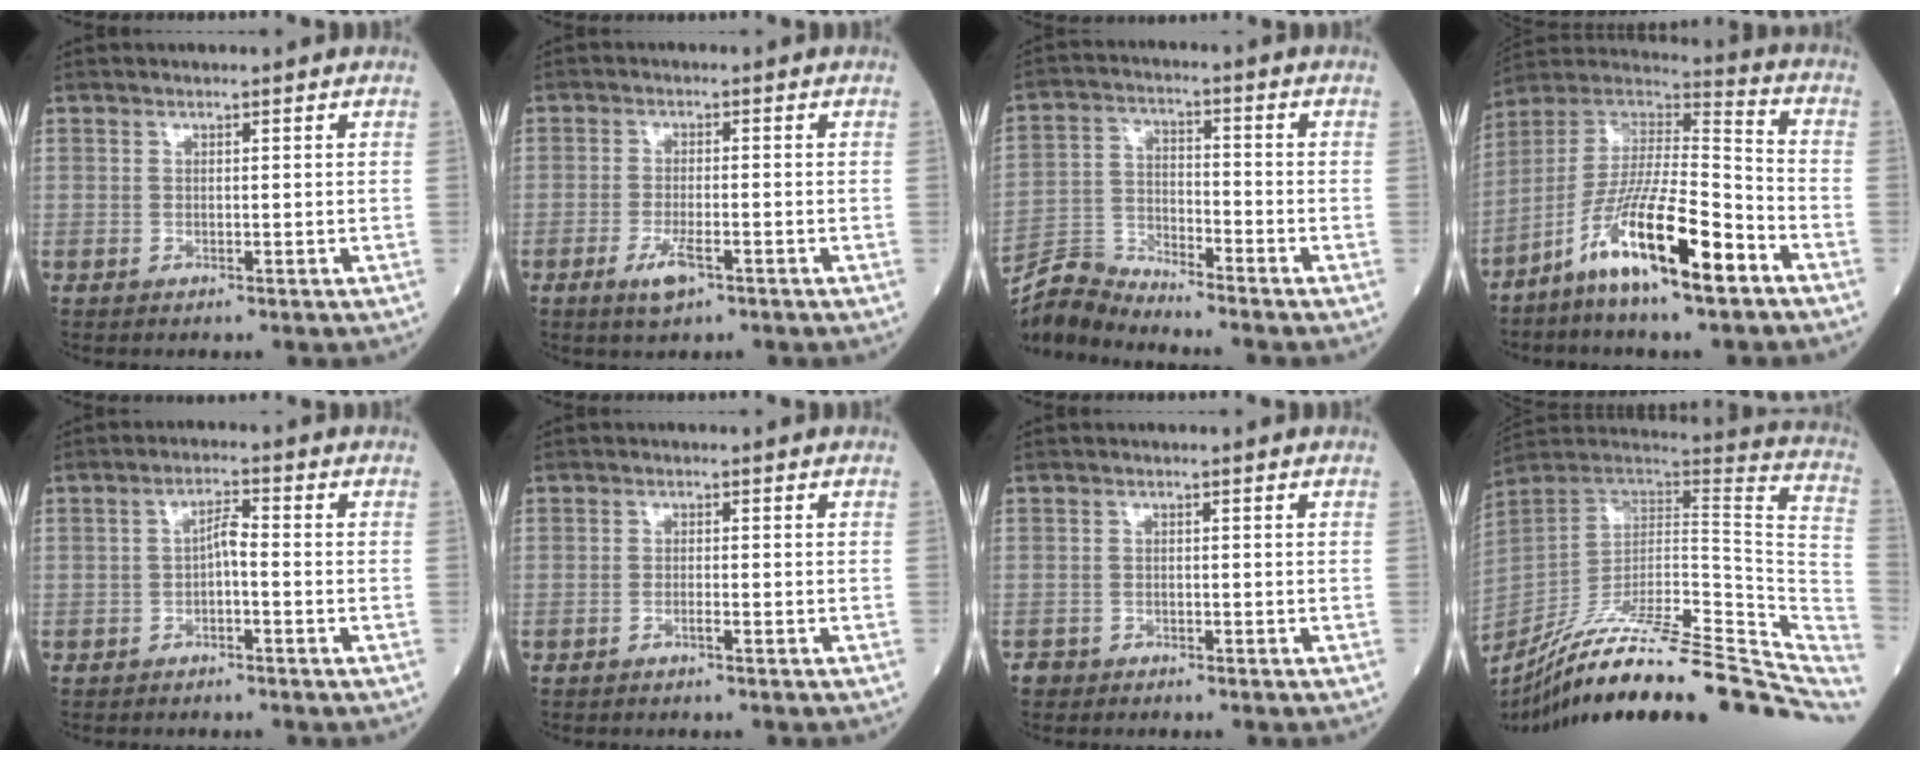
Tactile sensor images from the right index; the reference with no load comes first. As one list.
[{"total": 3.9, "force": [-2.1, 1.0, 3.2], "torque": [-0.065, -0.004, -0.037]}, {"total": 6.9, "force": [-6.8, -0.9, -0.4], "torque": [-0.003, 0.001, -0.132]}, {"total": 15.6, "force": [-8.6, 1.8, 12.9], "torque": [-0.240, -0.009, -0.156]}, {"total": 2.6, "force": [-0.8, 0.6, 2.4], "torque": [-0.040, 0.009, -0.015]}, {"total": 0.9, "force": [-0.8, -0.1, 0.5], "torque": [-0.011, 0.001, -0.014]}, {"total": 1.5, "force": [-1.3, 0.6, -0.3], "torque": [0.002, 0.001, -0.026]}, {"total": 33.4, "force": [-26.6, 5.6, 19.4], "torque": [-0.211, -0.026, -0.384]}]